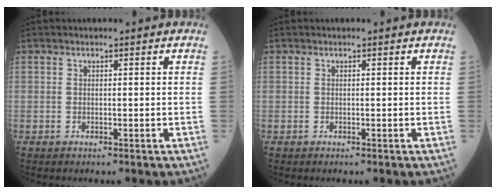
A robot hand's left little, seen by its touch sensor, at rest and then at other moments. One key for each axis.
{"total": 0.0}